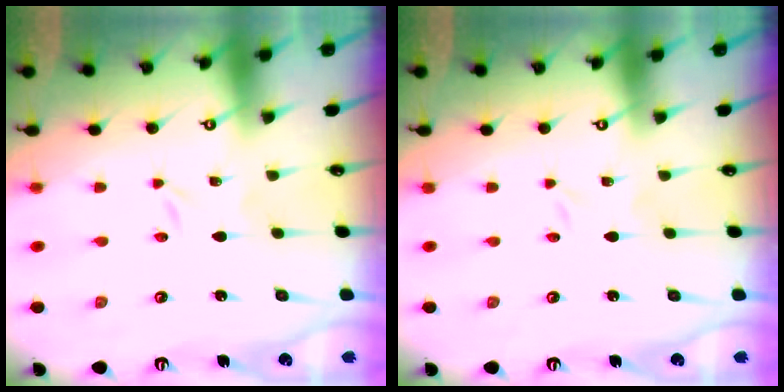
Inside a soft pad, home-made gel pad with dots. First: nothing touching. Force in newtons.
{"total": 0.8, "press": 0.8, "slide": 0.1}